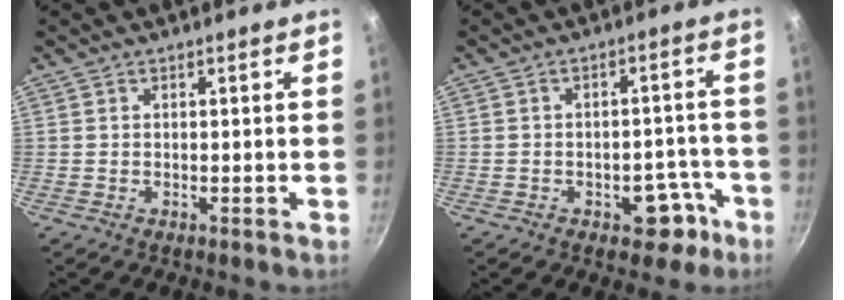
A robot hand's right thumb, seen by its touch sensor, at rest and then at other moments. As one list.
[{"total": 6.9, "force": [-3.7, 4.2, 4.1], "torque": [-0.020, 0.042, -0.042]}]